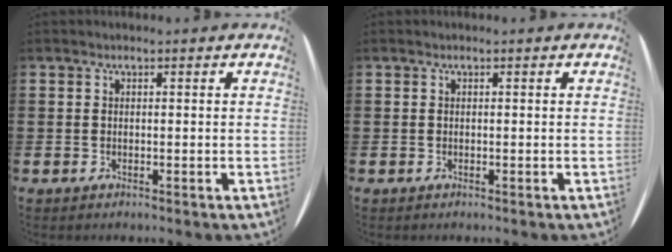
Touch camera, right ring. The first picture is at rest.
{"total": 0.0}